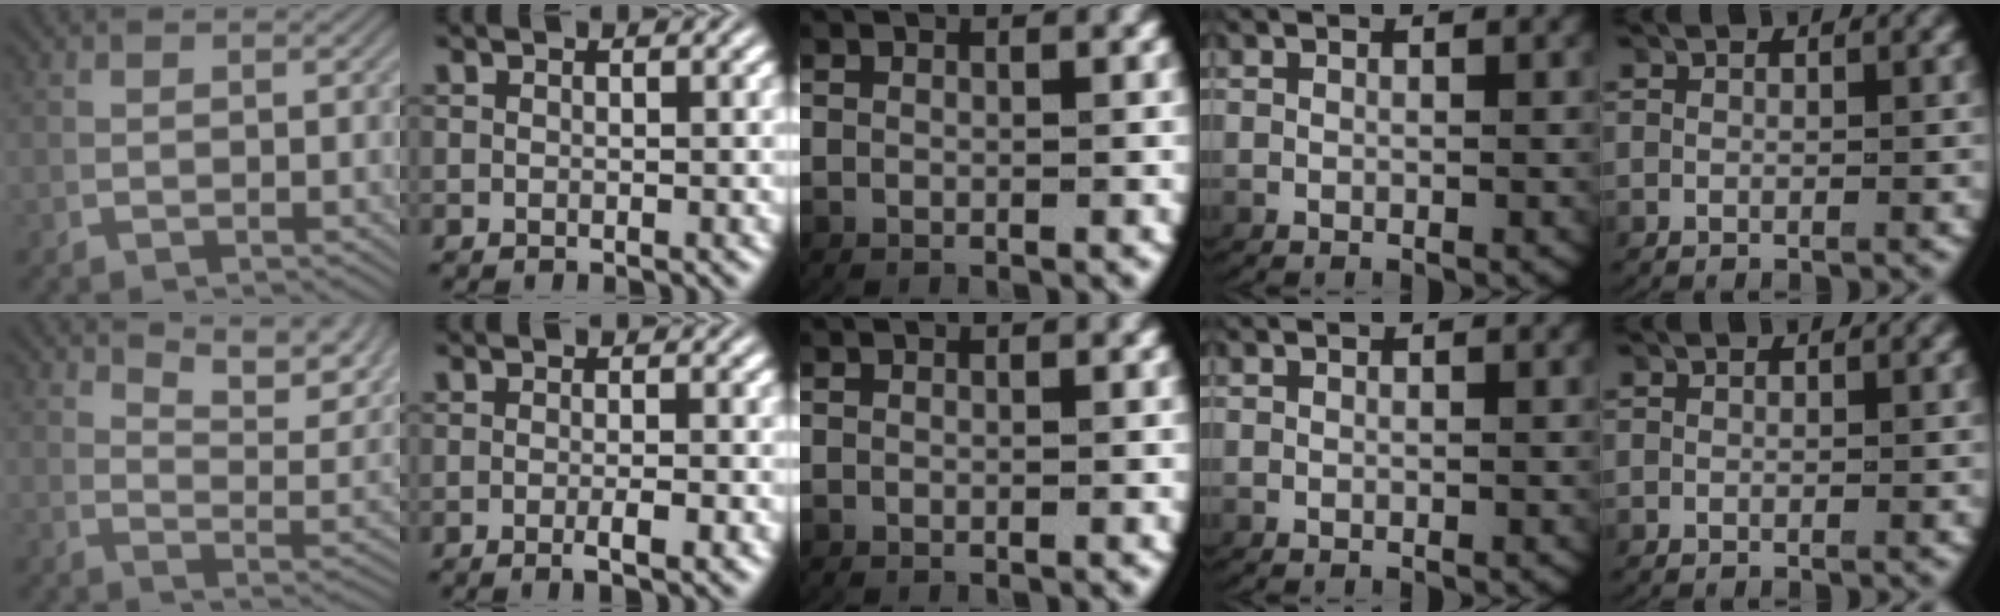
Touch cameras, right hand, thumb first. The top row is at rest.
{"thumb": {"total": 8.4, "force": [5.6, 2.7, 5.7], "torque": [-0.070, 0.013, 0.087]}, "index": {"total": 2.2, "force": [-1.3, 0.1, 1.7], "torque": [-0.026, 0.006, -0.027]}}